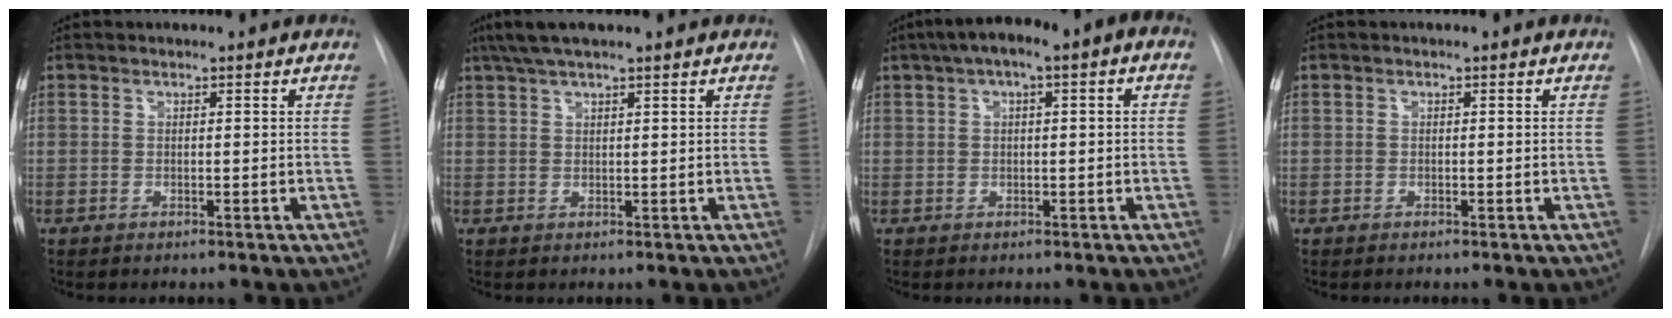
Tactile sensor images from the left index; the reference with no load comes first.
{"total": 5.4, "force": [4.2, 0.1, 3.4], "torque": [-0.065, 0.034, 0.078]}
{"total": 8.3, "force": [3.5, 2.2, 7.2], "torque": [-0.111, 0.046, 0.044]}
{"total": 0.0}